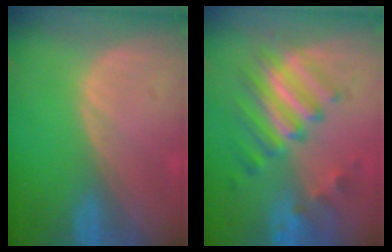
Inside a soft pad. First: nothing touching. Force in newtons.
{"total": 8.0, "press": 7.9, "slide": 1.3}